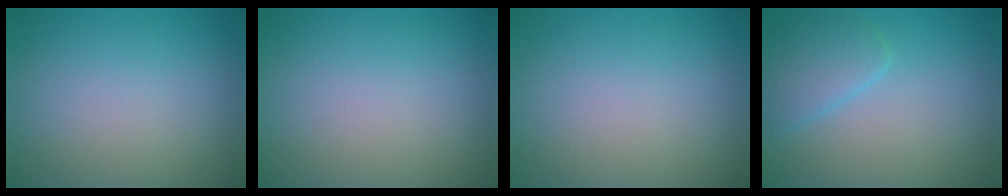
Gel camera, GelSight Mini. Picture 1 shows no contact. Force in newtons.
{"total": 0.0}
{"total": 0.0}
{"total": 2.8, "press": 2.8, "slide": 0.2}